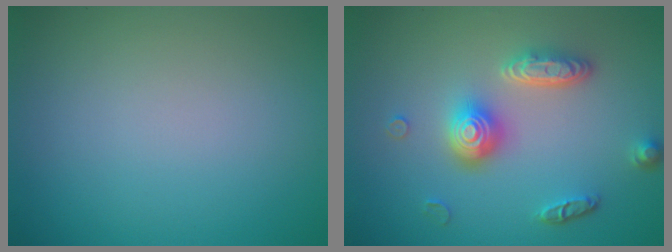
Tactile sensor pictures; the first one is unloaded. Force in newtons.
{"total": 4.5, "press": 3.6, "slide": 2.6}